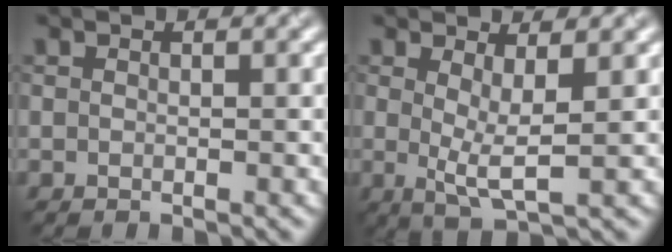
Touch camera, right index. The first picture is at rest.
{"total": 3.1, "force": [0.6, 0.7, 3.0], "torque": [-0.051, -0.013, 0.012]}